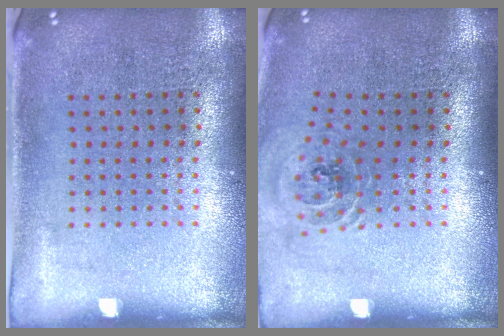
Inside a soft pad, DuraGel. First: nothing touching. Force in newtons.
{"total": 1.1, "press": 1.1, "slide": 0.2}